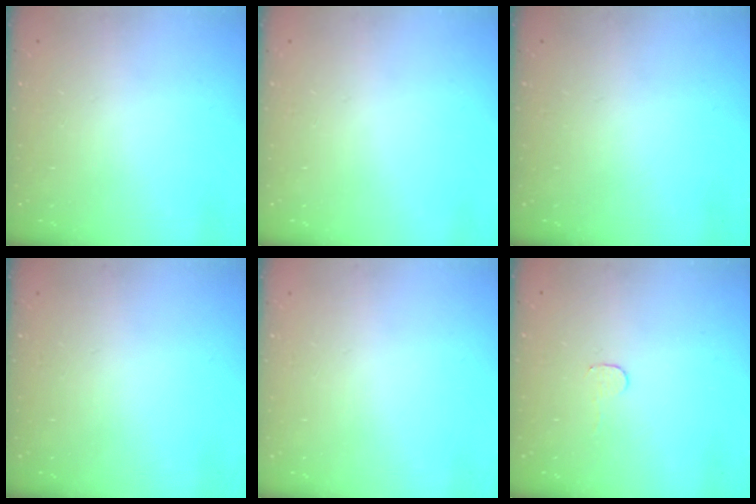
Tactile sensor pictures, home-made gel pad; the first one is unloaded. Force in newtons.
{"total": 0.0}
{"total": 0.0}
{"total": 0.0}
{"total": 0.0}
{"total": 2.8, "press": 2.8, "slide": 0.2}